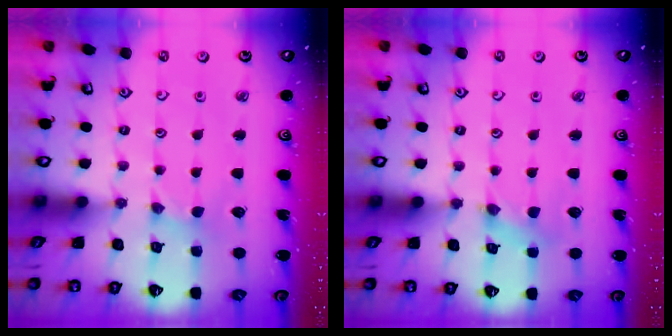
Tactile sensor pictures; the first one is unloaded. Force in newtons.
{"total": 1.1, "press": 1.1, "slide": 0.2}